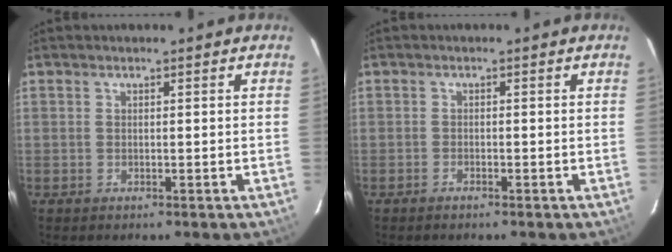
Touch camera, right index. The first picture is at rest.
{"total": 0.9, "force": [-0.8, 0.2, 0.3], "torque": [-0.012, 0.001, -0.020]}